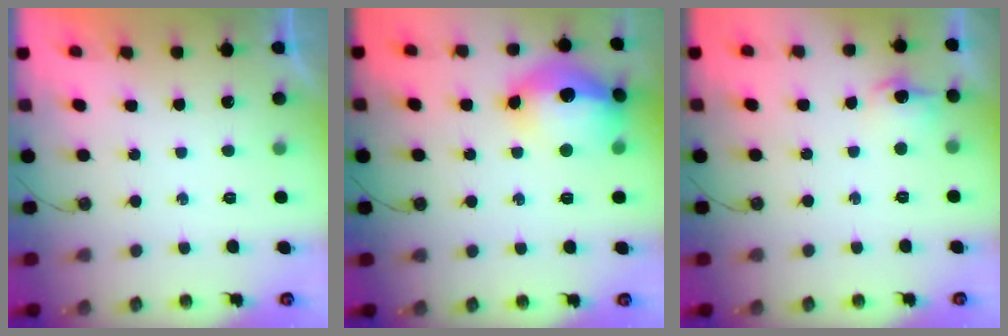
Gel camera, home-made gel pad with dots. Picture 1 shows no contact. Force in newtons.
{"total": 18.6, "press": 18.5, "slide": 1.6}
{"total": 8.0, "press": 8.0, "slide": 0.8}